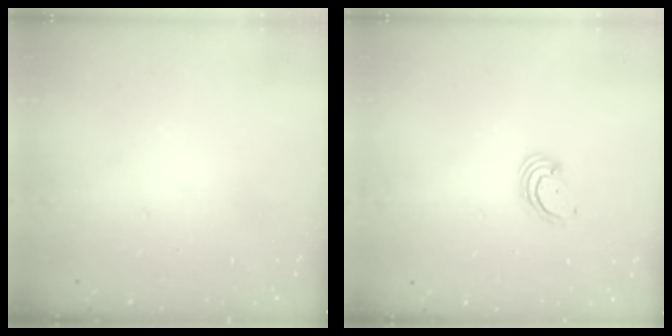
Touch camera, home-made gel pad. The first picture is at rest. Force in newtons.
{"total": 2.5, "press": 2.5, "slide": 0.3}